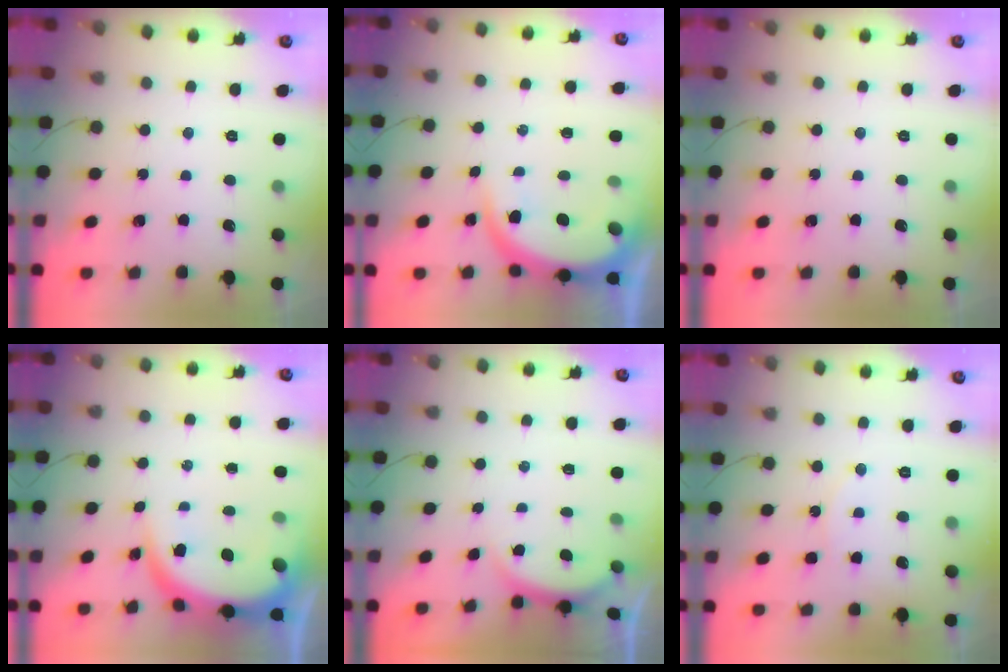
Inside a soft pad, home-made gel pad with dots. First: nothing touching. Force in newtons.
{"total": 9.2, "press": 9.1, "slide": 1.2}
{"total": 0.0}
{"total": 8.5, "press": 8.5, "slide": 0.8}
{"total": 2.9, "press": 2.2, "slide": 1.8}
{"total": 6.0, "press": 6.0, "slide": 0.4}